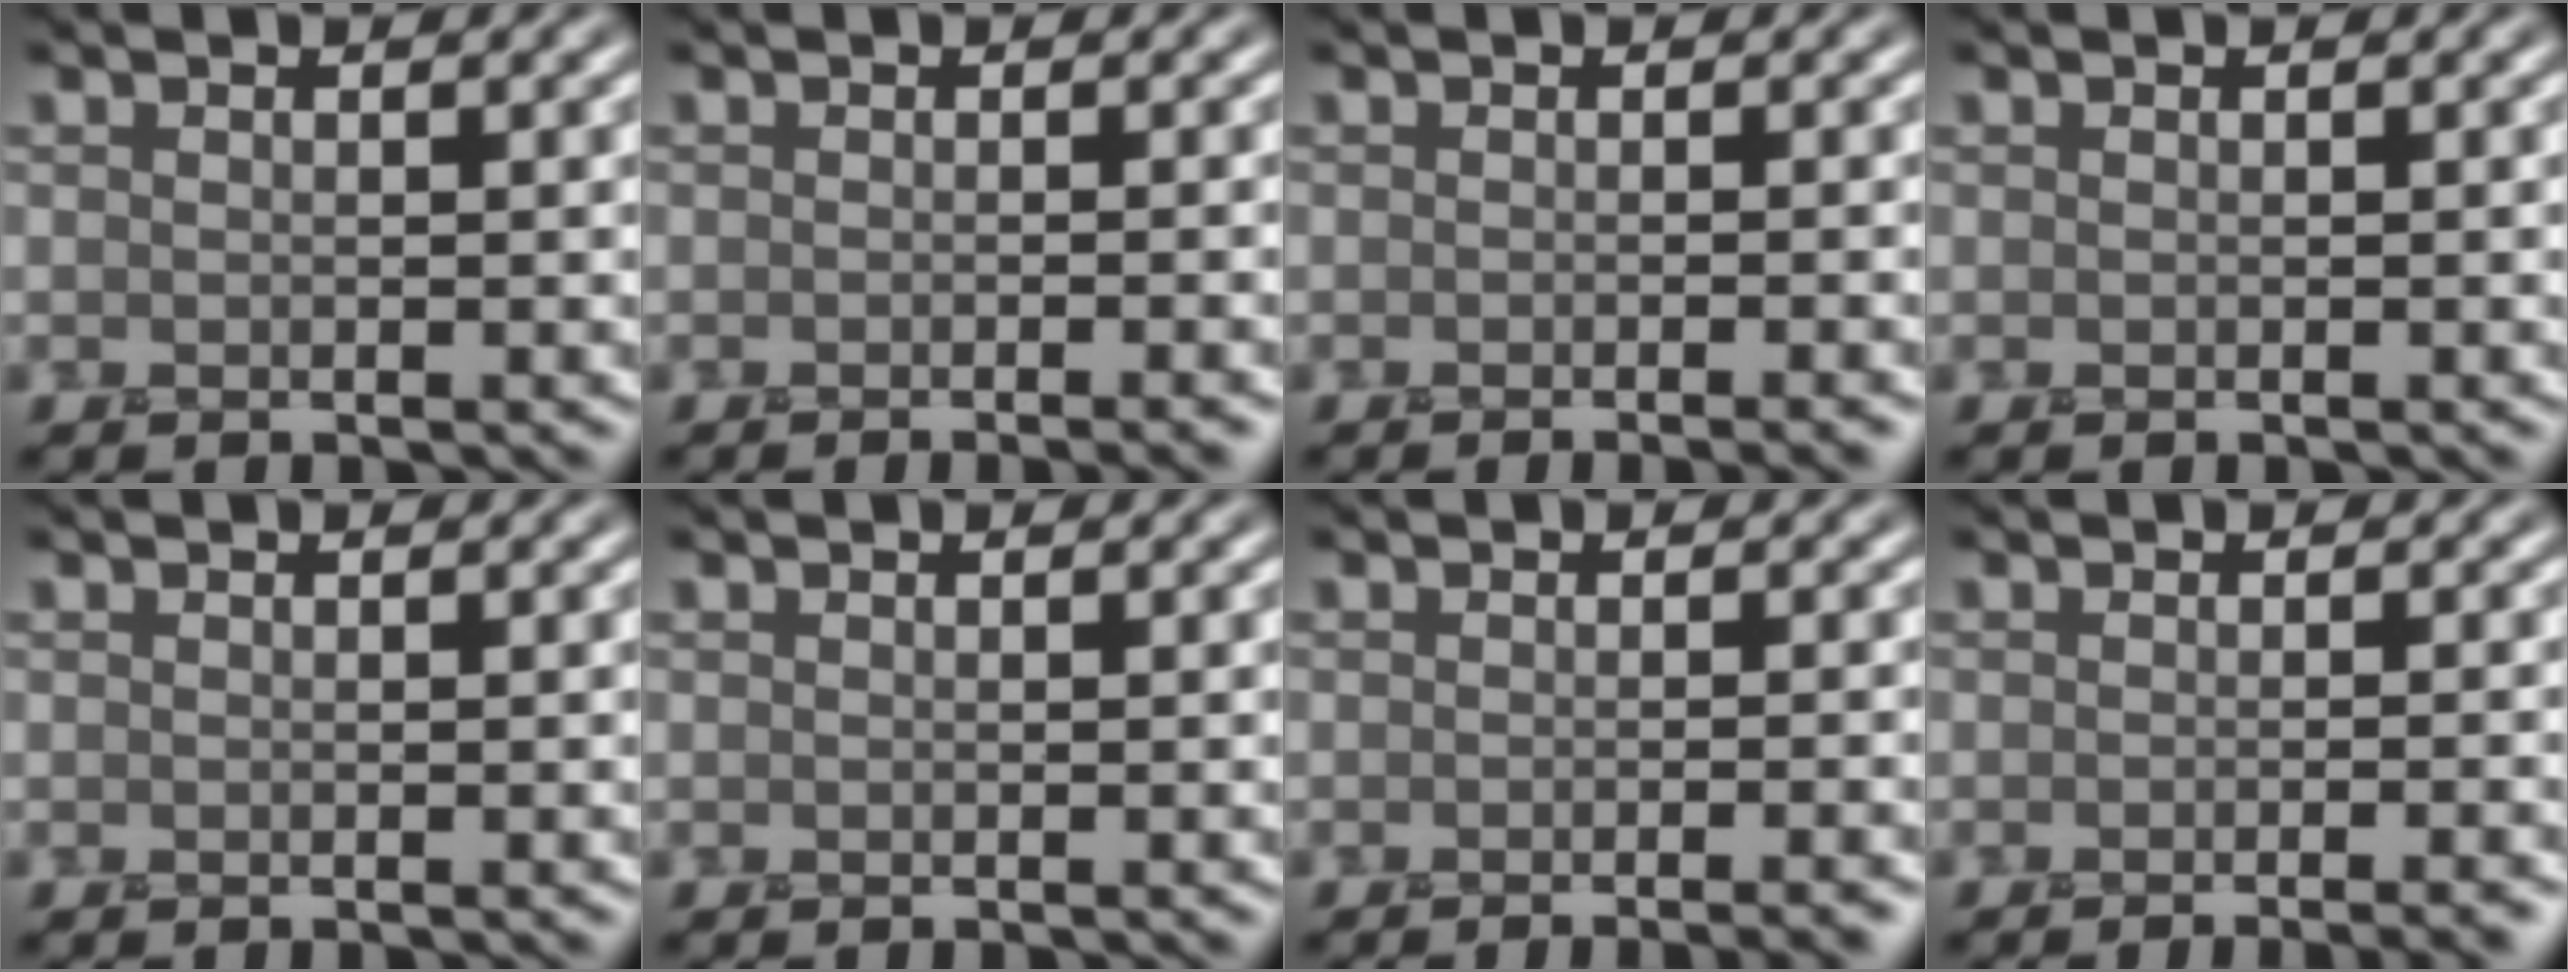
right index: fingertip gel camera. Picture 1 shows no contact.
{"total": 2.2, "force": [-1.1, 0.7, 1.8], "torque": [-0.002, -0.001, -0.013]}
{"total": 2.2, "force": [-1.0, 0.7, 1.8], "torque": [-0.002, -0.001, -0.013]}
{"total": 0.0}
{"total": 0.0}
{"total": 0.0}
{"total": 3.4, "force": [-2.0, 1.1, 2.6], "torque": [-0.009, 0.008, -0.025]}
{"total": 3.9, "force": [-2.2, 1.2, 2.9], "torque": [-0.011, 0.009, -0.028]}